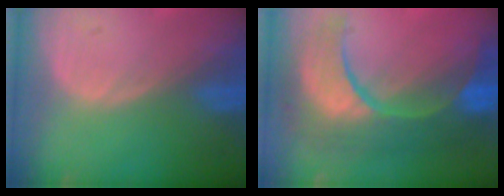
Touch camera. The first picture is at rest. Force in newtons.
{"total": 12.5, "press": 12.4, "slide": 1.3}